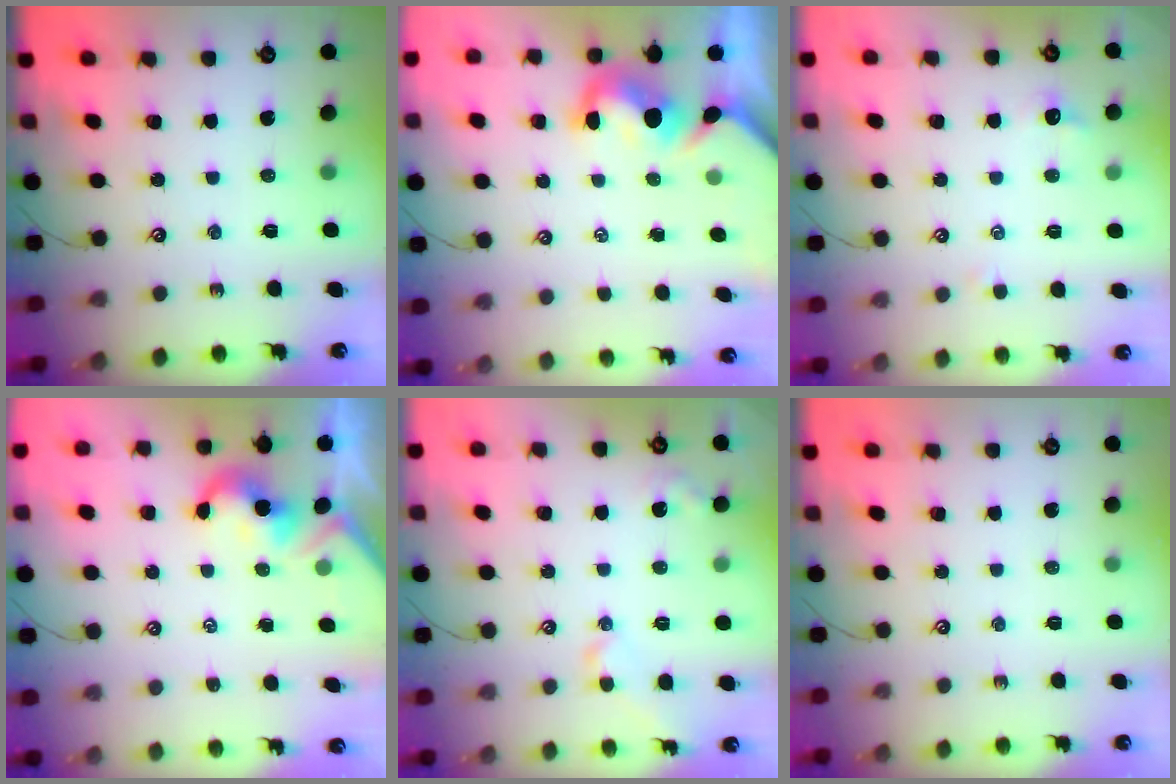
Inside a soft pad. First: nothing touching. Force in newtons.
{"total": 3.0, "press": 2.8, "slide": 1.0}
{"total": 0.6, "press": 0.1, "slide": 0.6}
{"total": 1.9, "press": 1.9, "slide": 0.5}
{"total": 2.7, "press": 2.6, "slide": 0.7}
{"total": 0.0}